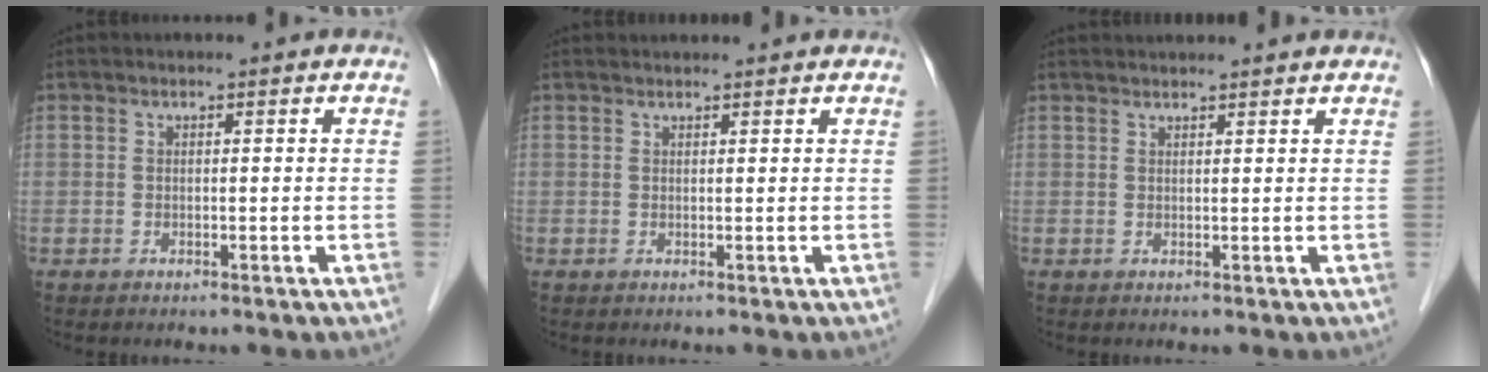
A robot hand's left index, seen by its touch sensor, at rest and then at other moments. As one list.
[{"total": 2.6, "force": [2.5, 0.2, 0.4], "torque": [-0.009, 0.020, 0.034]}, {"total": 7.2, "force": [6.9, 0.3, 2.2], "torque": [-0.028, 0.033, 0.075]}]